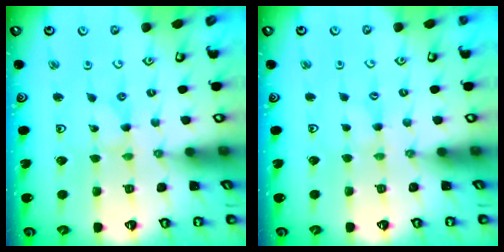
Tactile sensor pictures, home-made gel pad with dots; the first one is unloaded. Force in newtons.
{"total": 0.0}